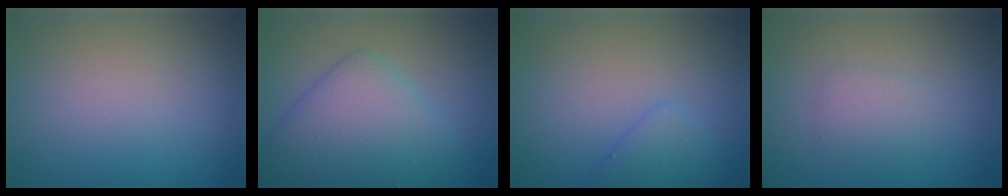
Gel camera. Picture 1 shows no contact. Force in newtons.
{"total": 6.3, "press": 6.3, "slide": 0.1}
{"total": 1.9, "press": 1.9, "slide": 0.0}
{"total": 1.5, "press": 1.5, "slide": 0.1}